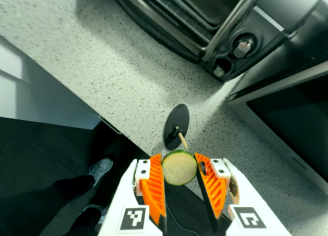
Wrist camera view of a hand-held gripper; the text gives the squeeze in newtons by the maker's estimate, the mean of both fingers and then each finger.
{"total": 10.1, "left": 10.3, "right": 9.9}